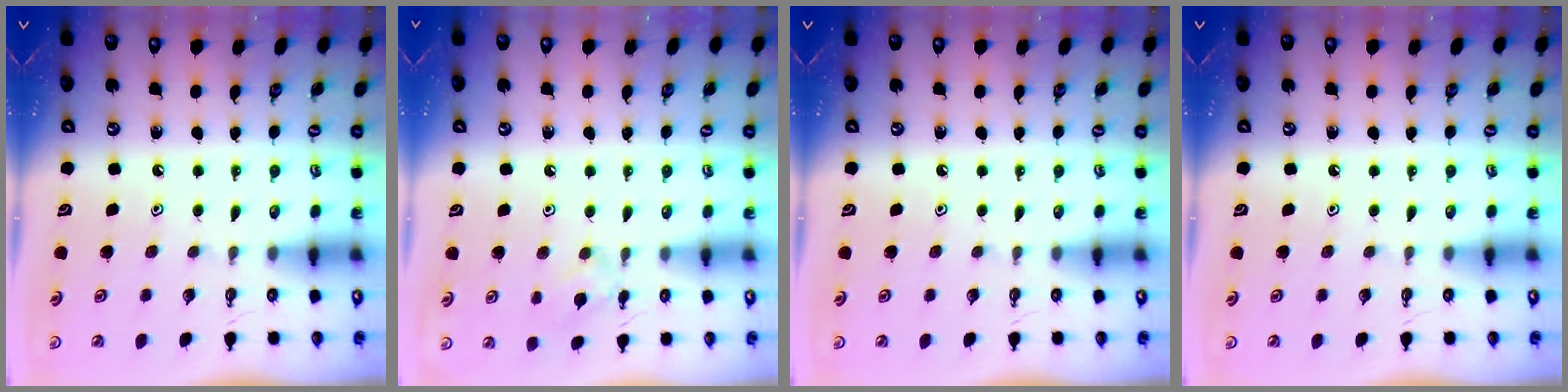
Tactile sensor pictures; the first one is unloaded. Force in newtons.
{"total": 5.9, "press": 5.8, "slide": 0.8}
{"total": 0.0}
{"total": 0.0}